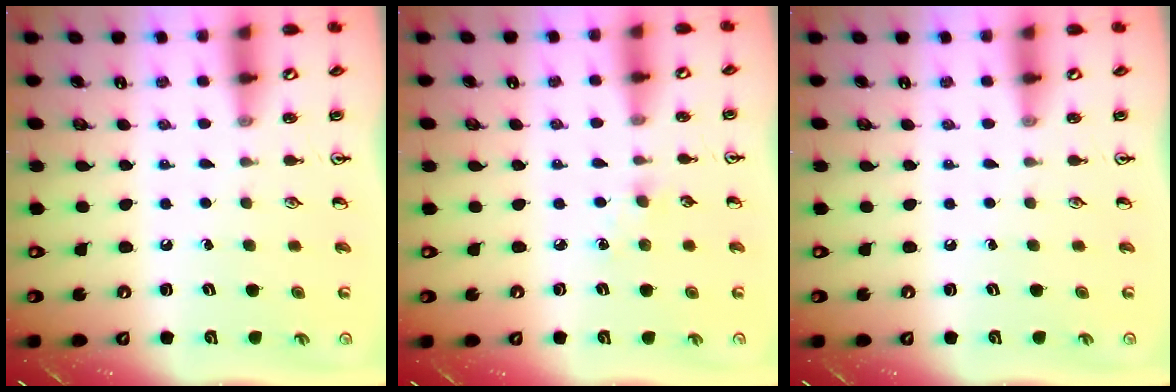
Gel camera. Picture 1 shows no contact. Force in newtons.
{"total": 3.0, "press": 2.9, "slide": 0.4}
{"total": 0.0}